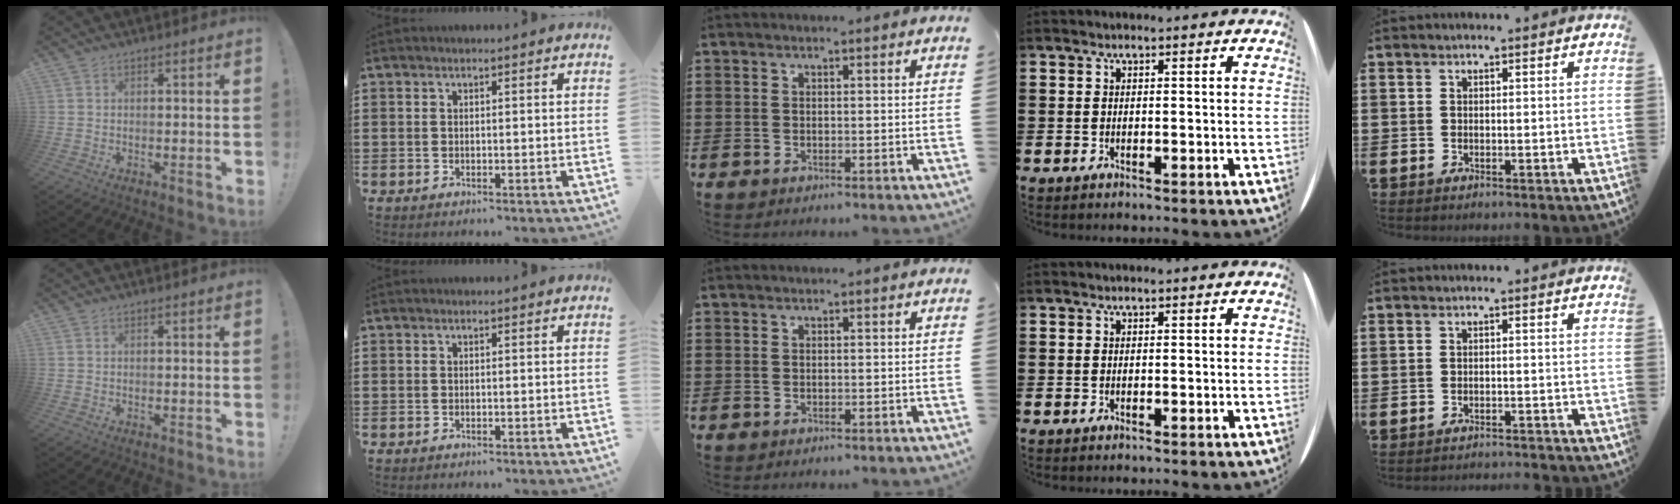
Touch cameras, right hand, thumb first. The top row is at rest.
{"little": {"total": 1.3, "force": [-1.3, -0.2, -0.1], "torque": [-0.001, 0.004, -0.027]}}